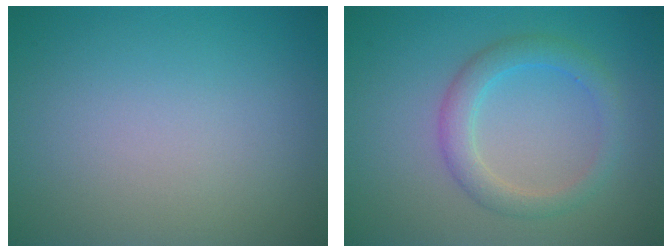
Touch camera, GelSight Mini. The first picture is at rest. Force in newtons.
{"total": 2.9, "press": 2.9, "slide": 0.1}